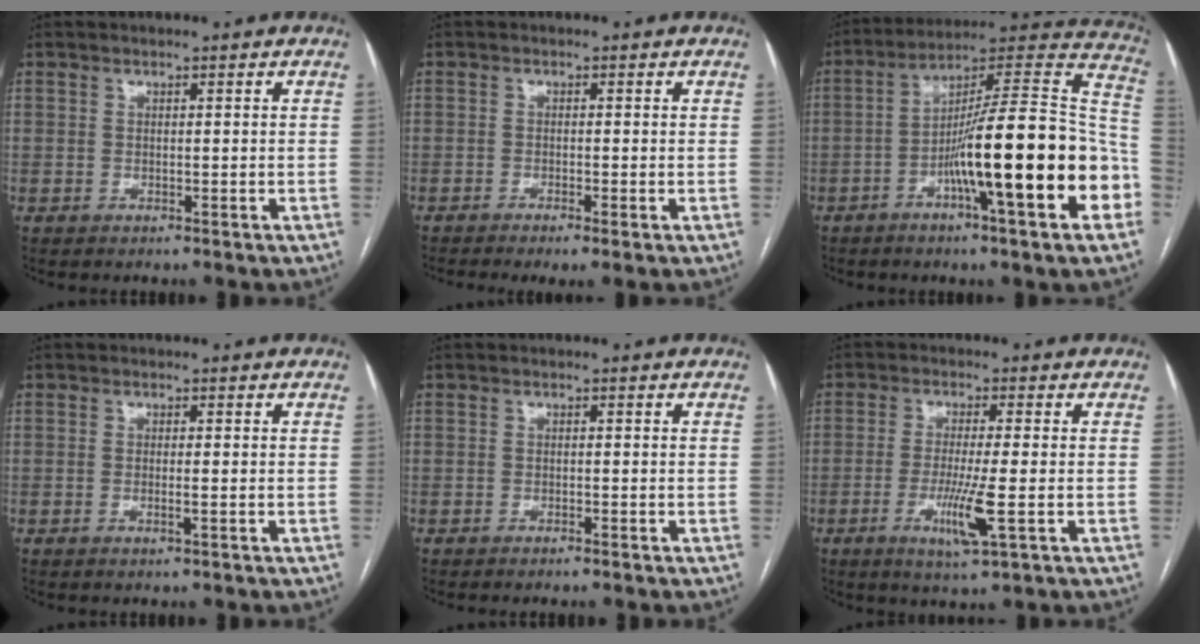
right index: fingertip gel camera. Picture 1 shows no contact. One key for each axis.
{"total": 3.1, "fx": -1.8, "fy": 0.3, "fz": 2.6, "tx": -0.040, "ty": -0.008, "tz": -0.032}
{"total": 23.7, "fx": -6.8, "fy": 1.8, "fz": 22.7, "tx": -0.273, "ty": 0.019, "tz": -0.103}
{"total": 1.2, "fx": -0.4, "fy": -0.1, "fz": 1.1, "tx": -0.022, "ty": -0.002, "tz": -0.006}
{"total": 1.1, "fx": -0.9, "fy": 0.0, "fz": 0.6, "tx": -0.011, "ty": -0.001, "tz": -0.014}
{"total": 6.8, "fx": -2.1, "fy": -0.1, "fz": 6.5, "tx": -0.127, "ty": -0.018, "tz": -0.037}